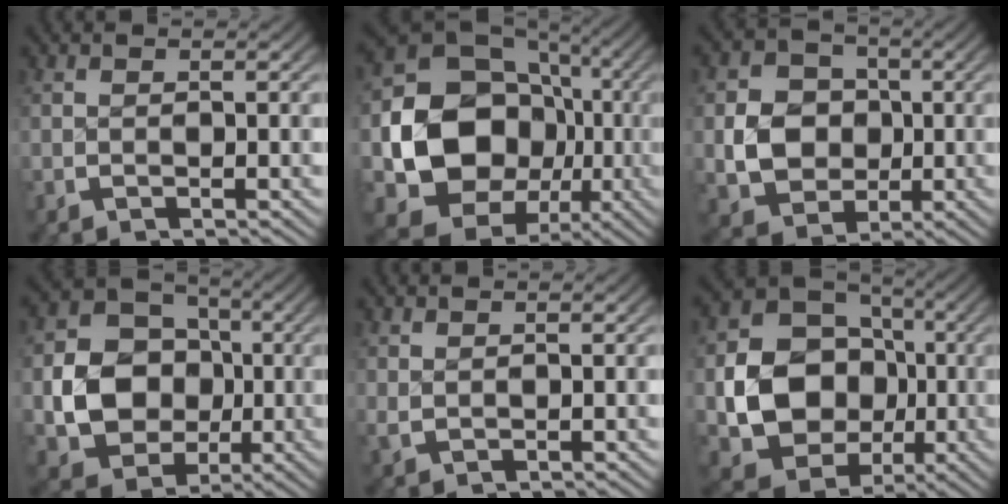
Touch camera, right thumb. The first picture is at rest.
{"total": 16.9, "force": [-2.6, 12.8, 10.8], "torque": [-0.249, -0.070, -0.013]}
{"total": 9.4, "force": [-0.7, 7.8, 5.2], "torque": [-0.106, -0.031, -0.007]}
{"total": 12.9, "force": [-1.2, 10.9, 6.8], "torque": [-0.161, -0.044, -0.014]}
{"total": 0.9, "force": [0.5, 0.5, 0.5], "torque": [-0.014, -0.001, 0.015]}
{"total": 14.7, "force": [-1.6, 12.1, 8.1], "torque": [-0.200, -0.056, -0.012]}